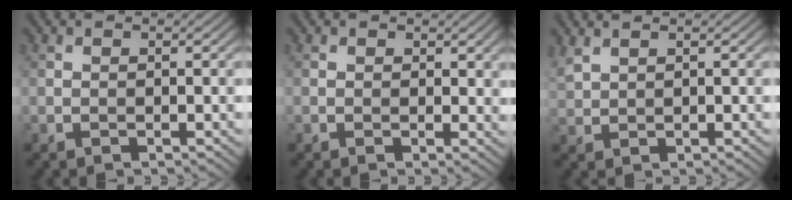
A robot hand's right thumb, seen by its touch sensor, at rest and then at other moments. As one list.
[{"total": 1.7, "force": [0.8, 1.0, 1.1], "torque": [-0.012, -0.004, 0.013]}, {"total": 2.1, "force": [1.8, 0.5, 0.9], "torque": [-0.032, 0.008, 0.046]}]